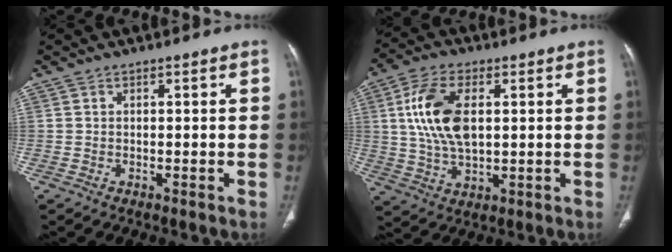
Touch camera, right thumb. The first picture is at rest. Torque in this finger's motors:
{"motor_torque": [1.28, 2.26, 1.68, 0.35, 0.50]}